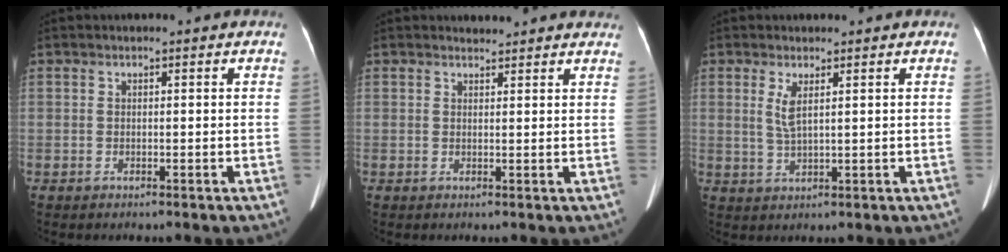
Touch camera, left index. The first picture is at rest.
{"total": 4.2, "force": [4.0, 1.0, 0.3], "torque": [-0.002, 0.009, 0.037]}
{"total": 2.9, "force": [1.1, 0.2, 2.7], "torque": [-0.066, -0.008, 0.029]}